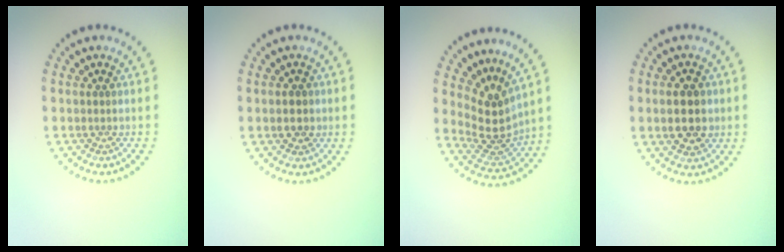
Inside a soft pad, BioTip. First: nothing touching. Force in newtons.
{"total": 1.6, "press": 1.6, "slide": 0.3}
{"total": 3.7, "press": 2.8, "slide": 2.5}
{"total": 4.0, "press": 4.0, "slide": 0.1}